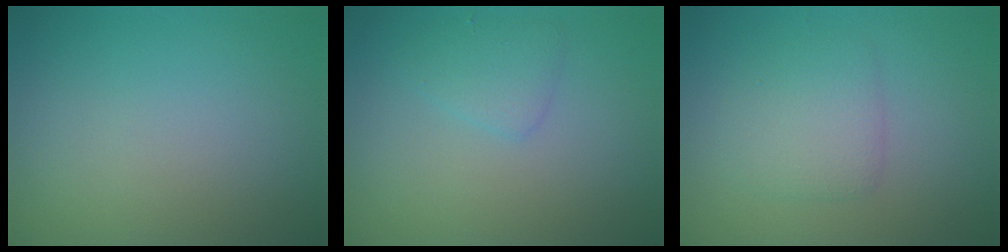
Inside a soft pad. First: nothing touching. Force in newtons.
{"total": 1.8, "press": 1.8, "slide": 0.1}
{"total": 2.7, "press": 2.7, "slide": 0.1}